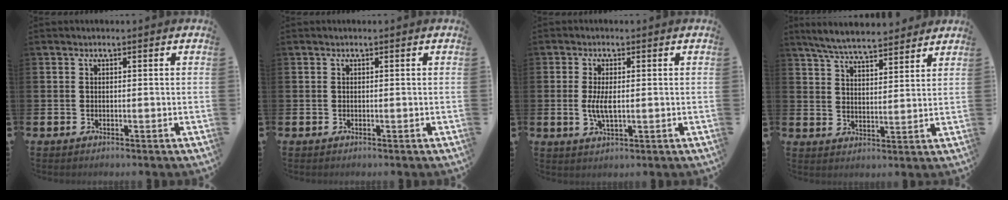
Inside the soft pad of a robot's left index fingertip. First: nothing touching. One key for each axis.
{"total": 0.0}
{"total": 3.6, "fx": 0.1, "fy": 1.4, "fz": 3.3, "tx": -0.058, "ty": 0.002, "tz": 0.000}
{"total": 6.3, "fx": 6.0, "fy": 0.8, "fz": 1.7, "tx": -0.059, "ty": -0.025, "tz": 0.109}